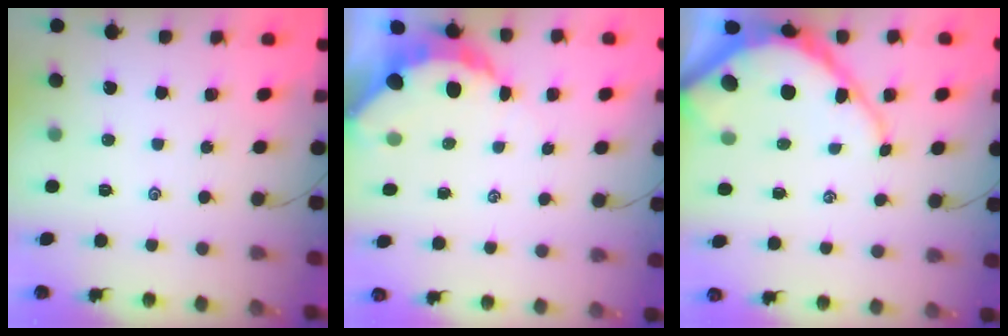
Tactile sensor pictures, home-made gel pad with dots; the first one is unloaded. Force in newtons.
{"total": 6.0, "press": 5.9, "slide": 0.8}
{"total": 10.9, "press": 10.9, "slide": 1.2}